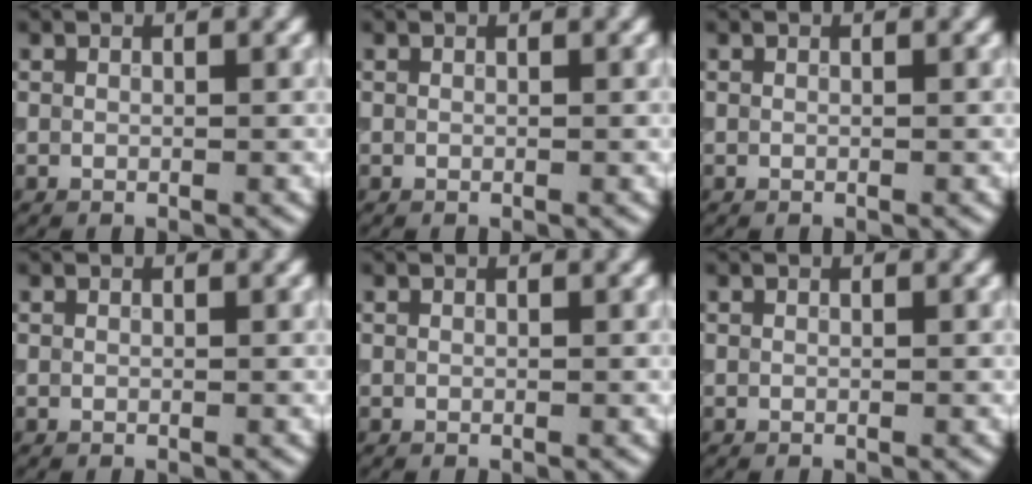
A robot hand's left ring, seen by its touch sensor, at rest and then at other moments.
{"total": 0.0}
{"total": 0.0}
{"total": 0.0}
{"total": 0.0}
{"total": 0.0}